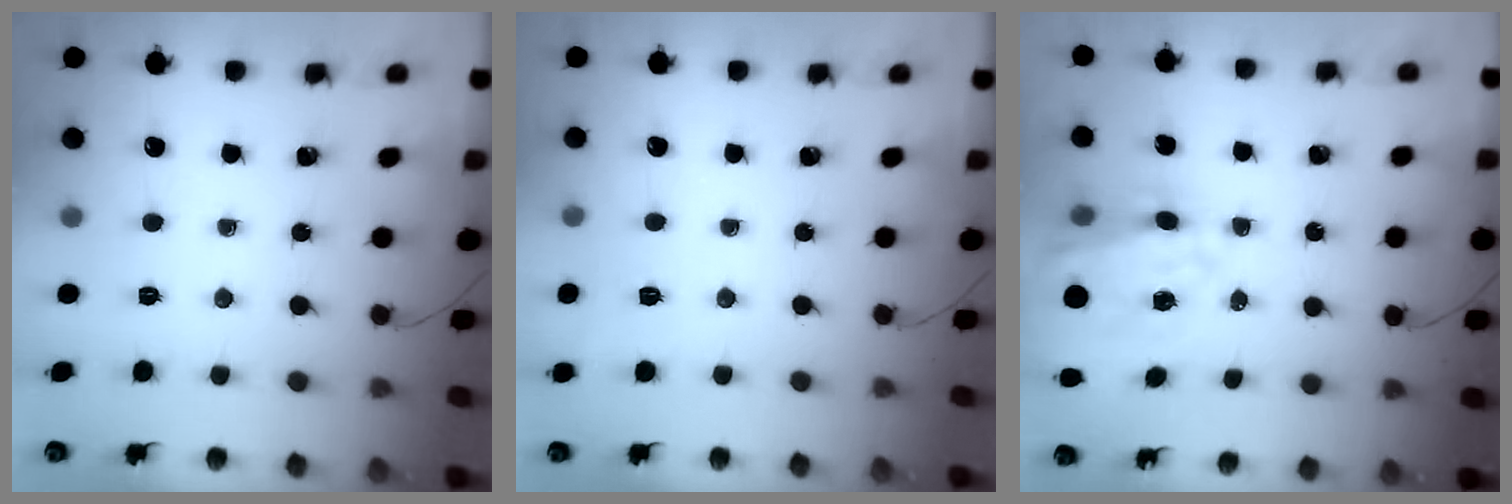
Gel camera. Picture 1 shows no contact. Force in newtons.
{"total": 5.4, "press": 5.1, "slide": 1.7}
{"total": 17.9, "press": 17.4, "slide": 4.3}